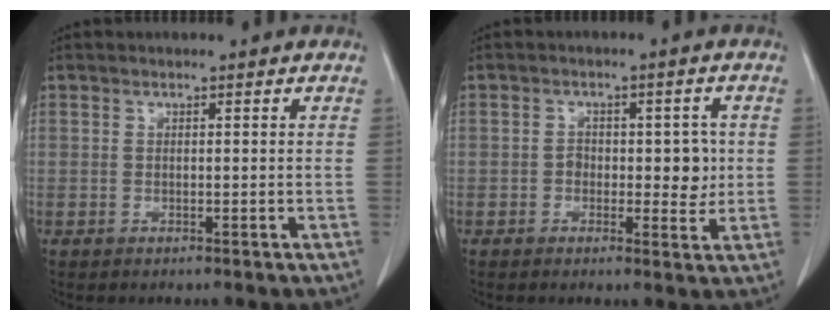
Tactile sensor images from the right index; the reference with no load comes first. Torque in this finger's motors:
{"motor_torque": [0.07, -0.01, 0.05, 0.01]}